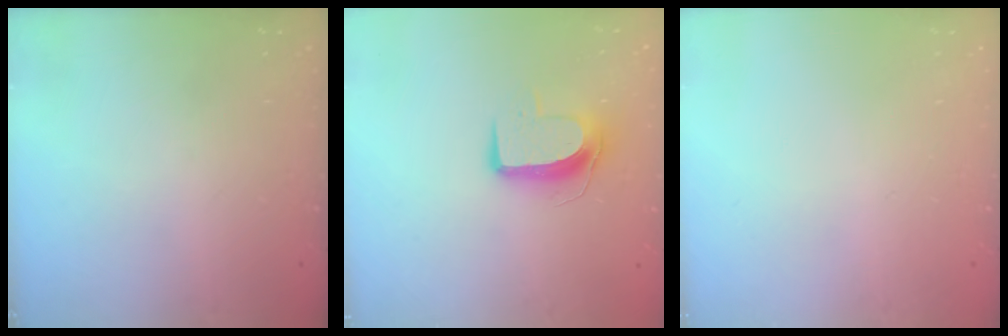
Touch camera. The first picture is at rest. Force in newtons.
{"total": 9.2, "press": 9.1, "slide": 0.5}
{"total": 0.0}